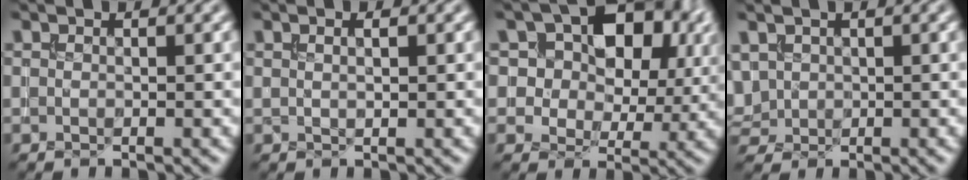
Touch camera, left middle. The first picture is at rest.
{"total": 1.3, "force": [0.6, 0.5, 1.1], "torque": [-0.006, -0.004, 0.003]}
{"total": 10.9, "force": [4.3, 7.3, 6.8], "torque": [-0.087, 0.018, 0.055]}
{"total": 2.3, "force": [0.5, 1.9, 1.1], "torque": [-0.033, 0.001, 0.017]}